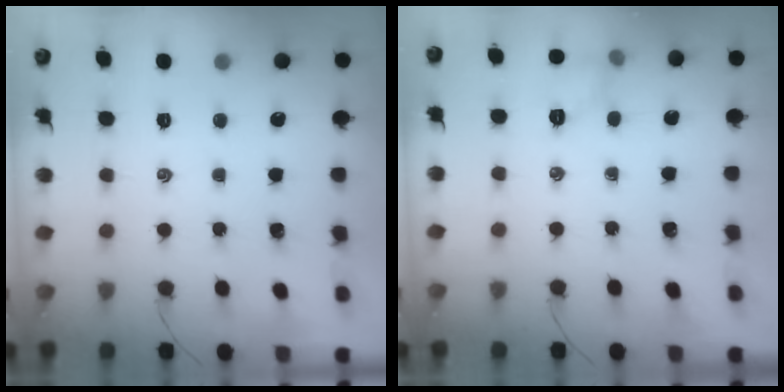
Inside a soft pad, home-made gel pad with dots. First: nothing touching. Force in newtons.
{"total": 5.9, "press": 5.9, "slide": 0.8}